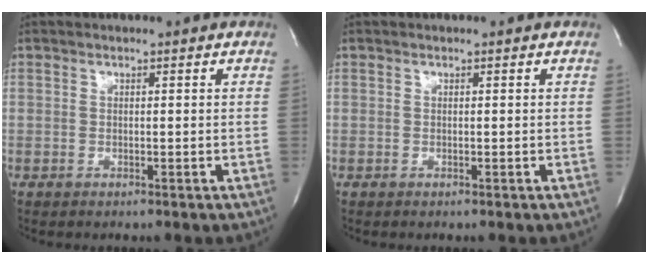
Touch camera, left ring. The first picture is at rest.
{"total": 0.0}